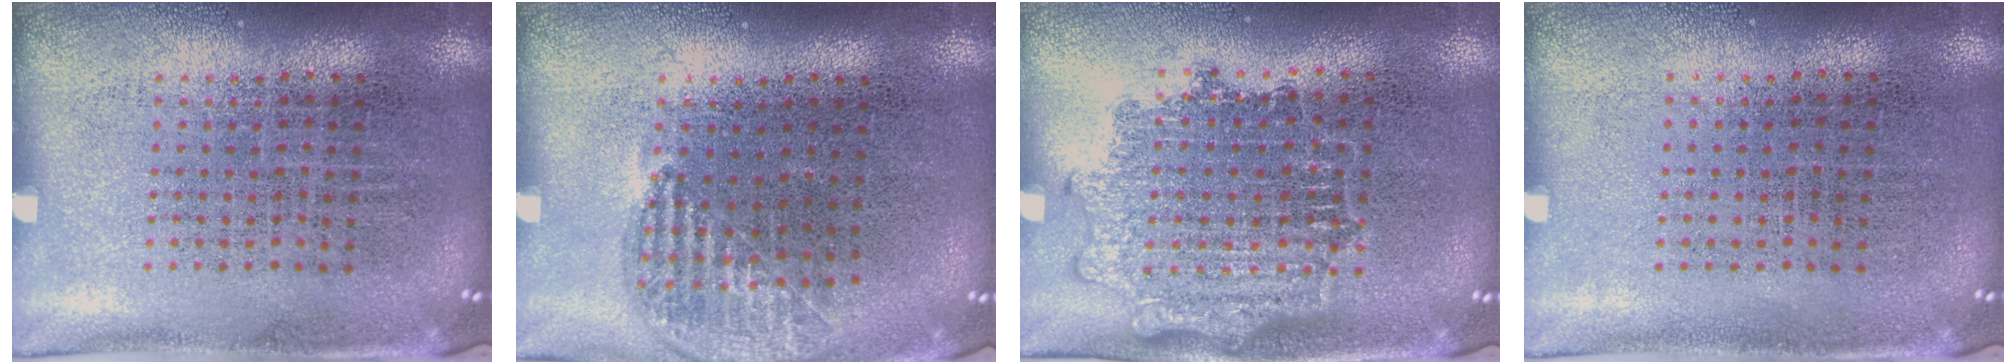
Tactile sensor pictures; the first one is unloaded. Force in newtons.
{"total": 1.0, "press": 1.0, "slide": 0.0}
{"total": 1.2, "press": 1.2, "slide": 0.3}
{"total": 0.0}